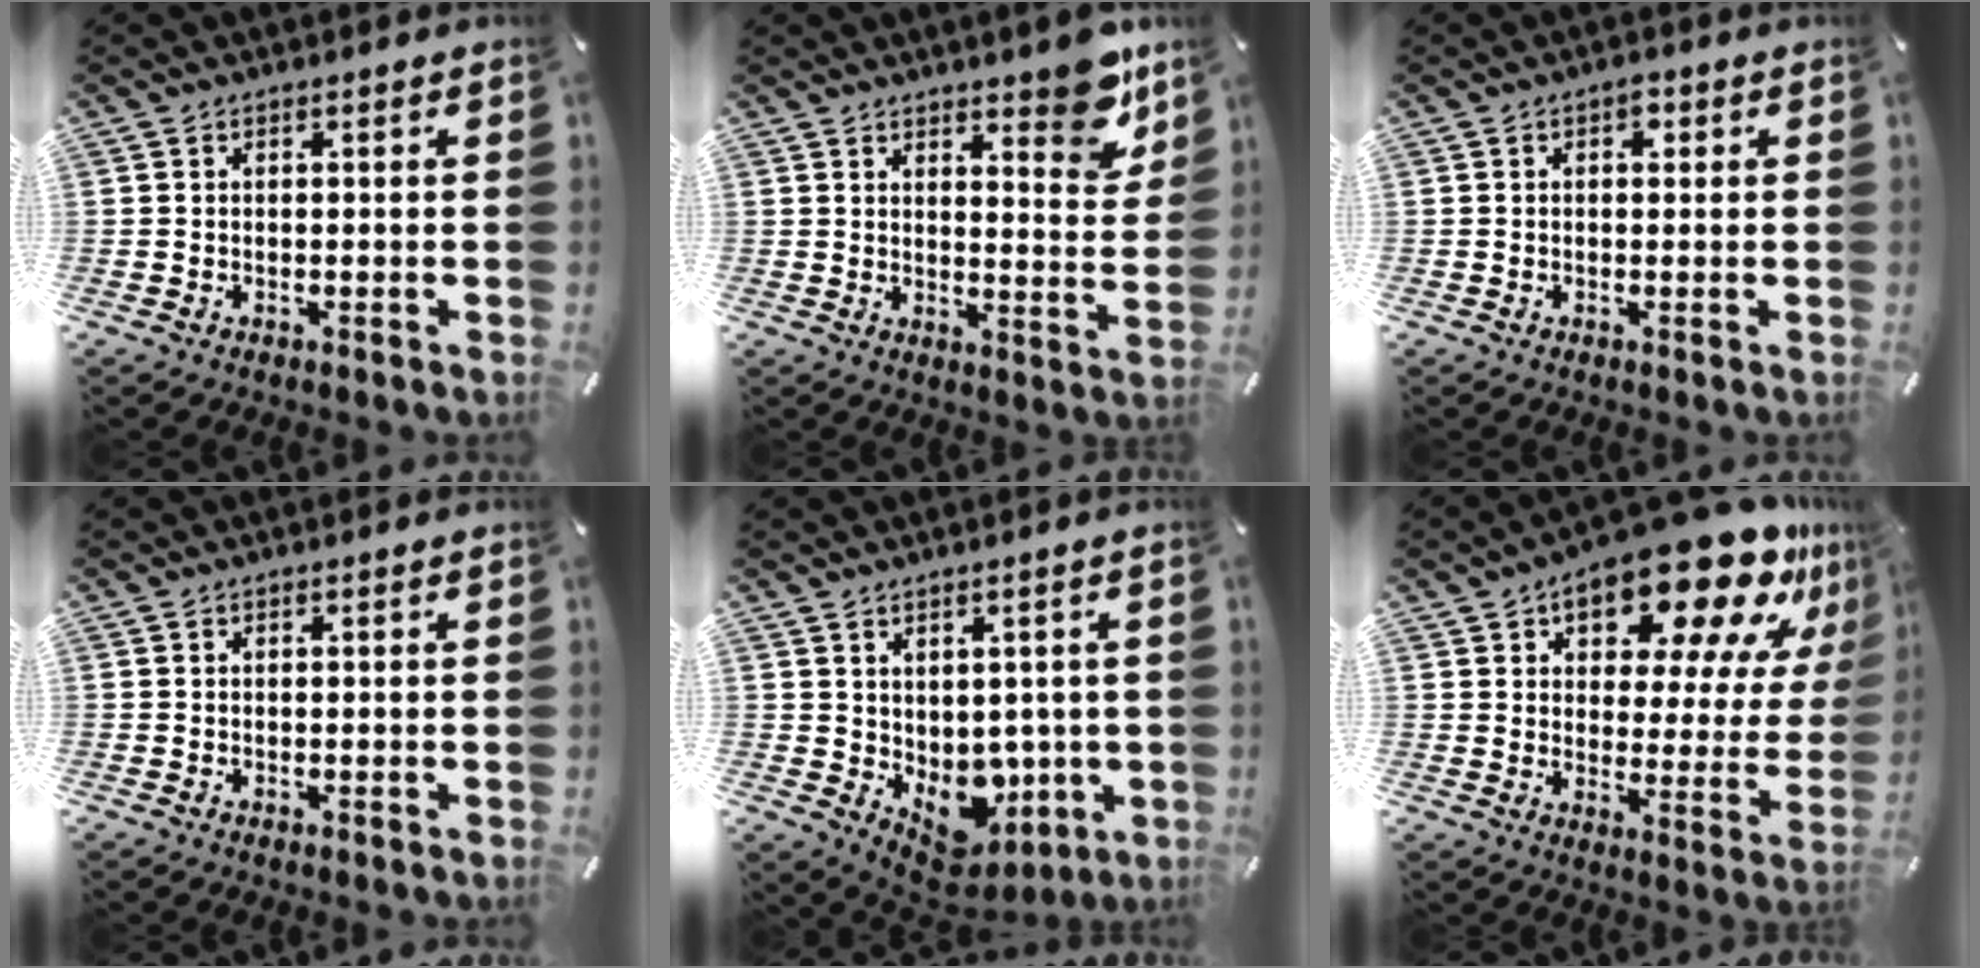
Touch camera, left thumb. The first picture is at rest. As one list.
[{"total": 9.0, "force": [7.4, 3.1, 4.0], "torque": [-0.029, -0.060, 0.124]}, {"total": 2.0, "force": [0.6, 1.4, 1.4], "torque": [-0.013, 0.001, 0.006]}, {"total": 0.0}, {"total": 7.8, "force": [-0.3, 6.9, 3.6], "torque": [-0.022, -0.027, 0.006]}, {"total": 21.7, "force": [15.7, 8.4, 12.4], "torque": [-0.172, -0.116, 0.258]}]